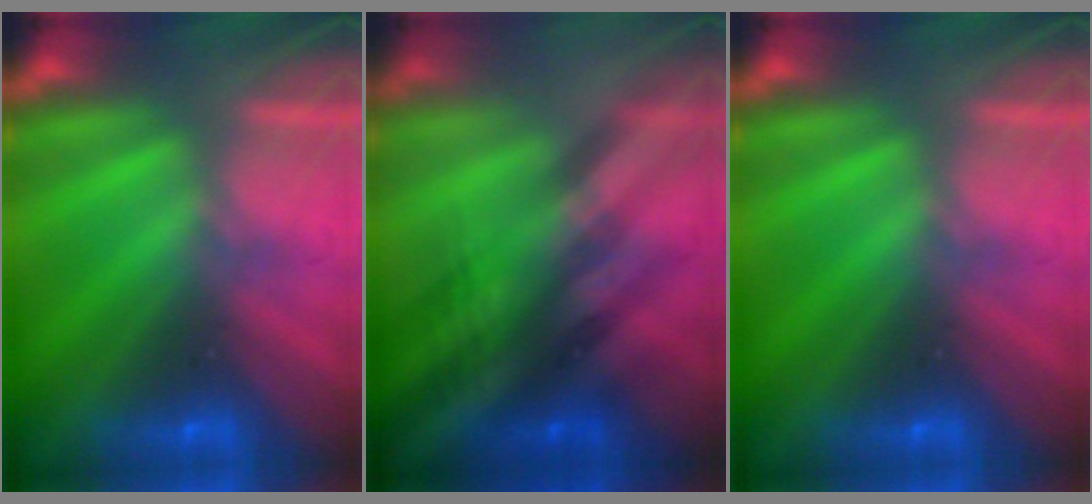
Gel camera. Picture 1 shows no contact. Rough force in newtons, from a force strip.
{"total": 2.6}
{"total": 0.0}